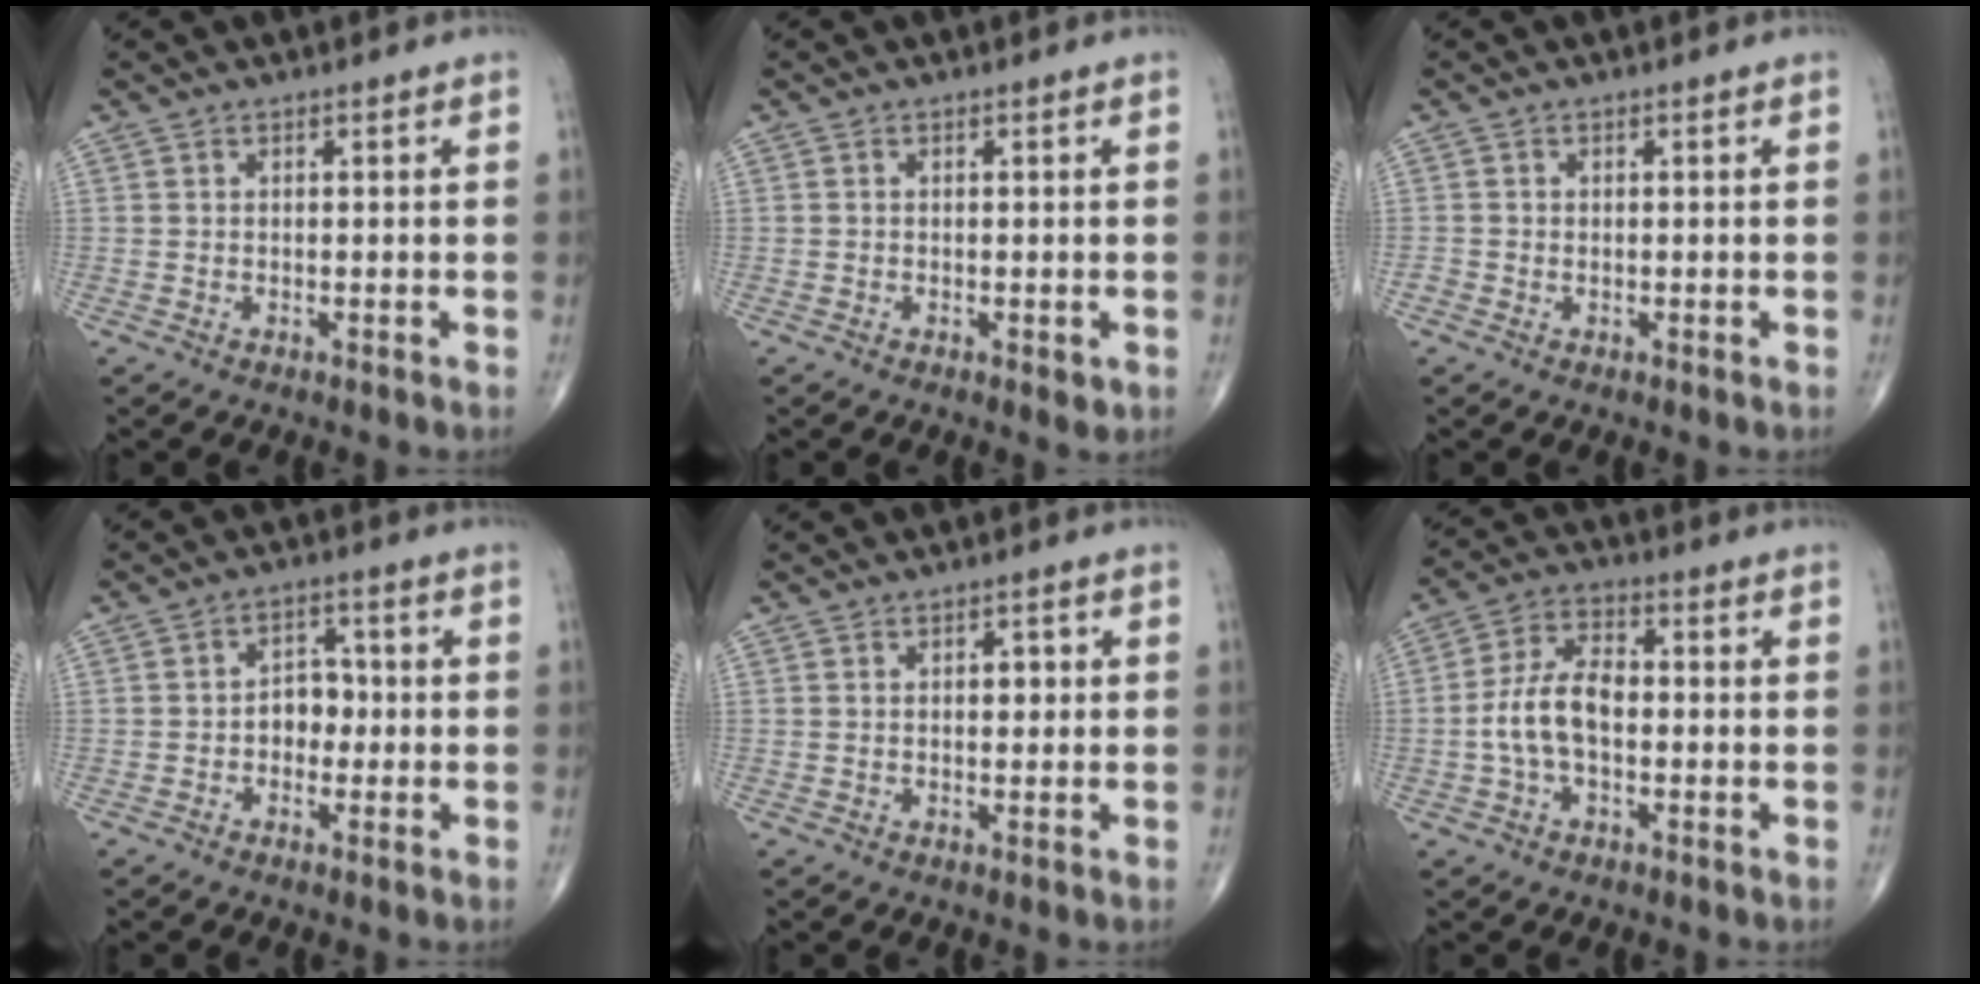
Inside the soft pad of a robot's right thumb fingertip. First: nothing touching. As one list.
[{"total": 1.7, "force": [-0.5, 0.9, 1.4], "torque": [-0.015, -0.002, -0.007]}, {"total": 0.8, "force": [-0.2, 0.7, 0.1], "torque": [0.001, 0.002, -0.006]}, {"total": 4.7, "force": [-0.8, 3.6, 3.0], "torque": [-0.021, 0.019, -0.023]}, {"total": 2.1, "force": [0.3, 1.3, 1.6], "torque": [-0.012, 0.004, 0.001]}, {"total": 9.4, "force": [-1.2, 5.2, 7.7], "torque": [-0.154, 0.030, -0.030]}]